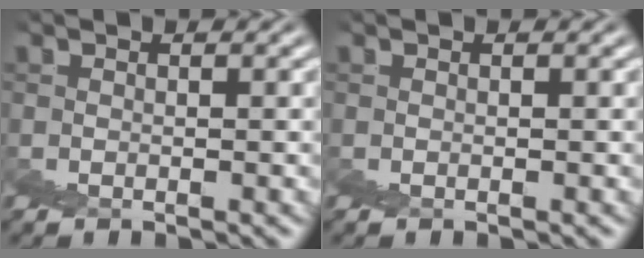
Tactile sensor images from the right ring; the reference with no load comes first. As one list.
[{"total": 0.0}]